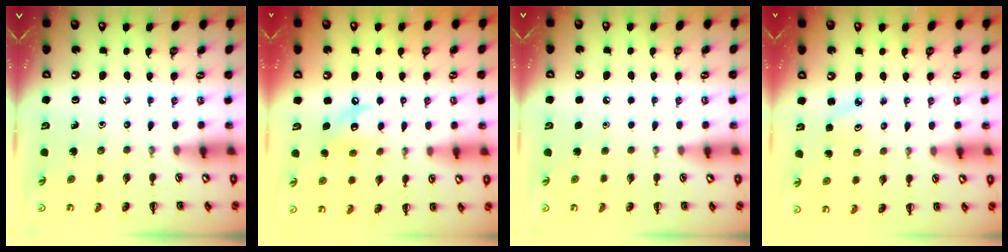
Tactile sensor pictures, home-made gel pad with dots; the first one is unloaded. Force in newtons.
{"total": 8.4, "press": 8.3, "slide": 1.0}
{"total": 1.6, "press": 1.6, "slide": 0.1}
{"total": 2.3, "press": 2.2, "slide": 0.6}